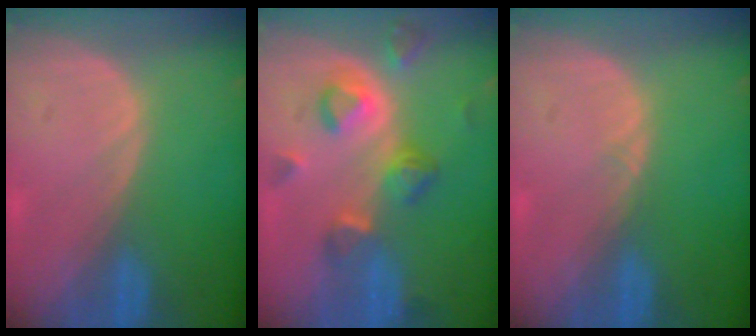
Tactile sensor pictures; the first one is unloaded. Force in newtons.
{"total": 7.9, "press": 7.1, "slide": 3.4}
{"total": 0.5, "press": 0.5, "slide": 0.1}